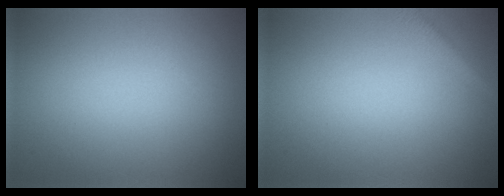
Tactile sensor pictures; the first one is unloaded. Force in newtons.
{"total": 1.8, "press": 1.8, "slide": 0.1}